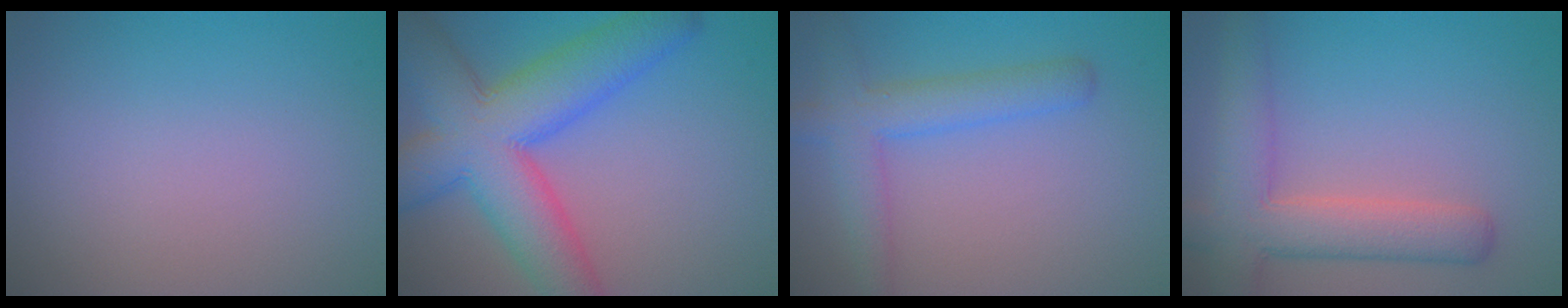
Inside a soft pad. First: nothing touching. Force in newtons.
{"total": 11.3, "press": 11.3, "slide": 0.4}
{"total": 4.2, "press": 4.2, "slide": 0.1}
{"total": 6.1, "press": 6.1, "slide": 0.5}